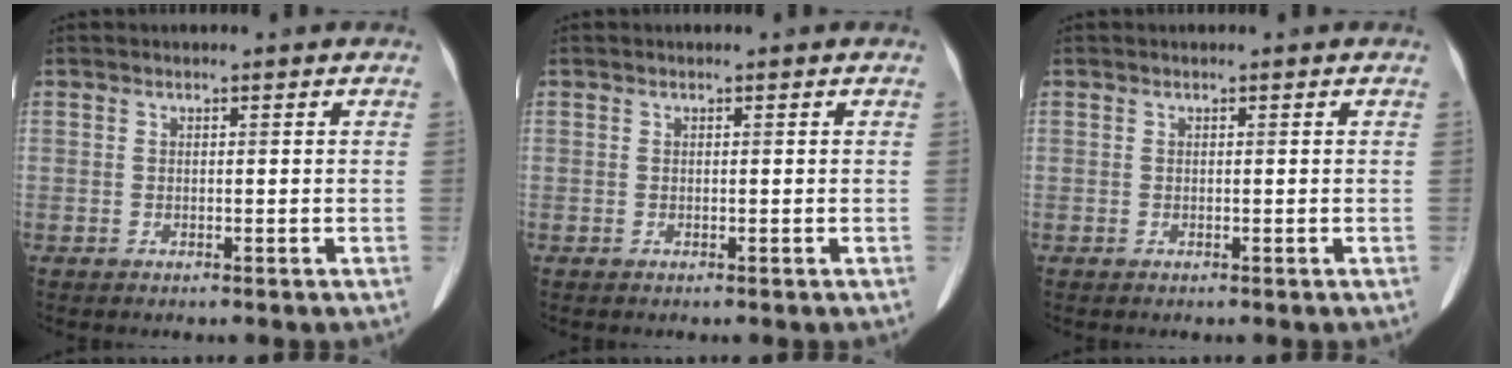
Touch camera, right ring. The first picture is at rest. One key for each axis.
{"total": 0.0}
{"total": 0.0}